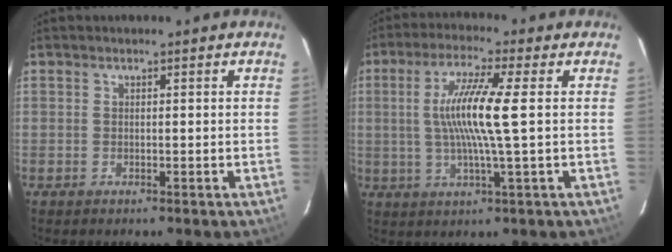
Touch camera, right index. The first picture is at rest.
{"total": 10.3, "force": [0.7, -0.4, 10.2], "torque": [-0.197, -0.002, 0.011]}